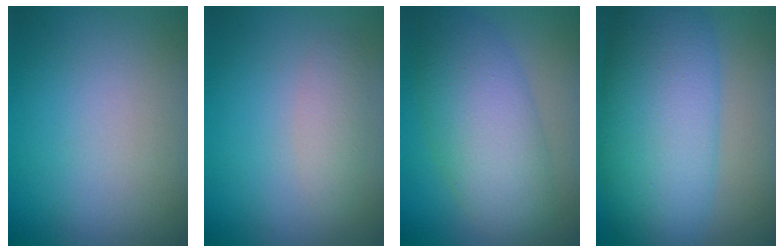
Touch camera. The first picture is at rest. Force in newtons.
{"total": 1.7, "press": 1.7, "slide": 0.1}
{"total": 5.5, "press": 5.5, "slide": 0.3}
{"total": 10.2, "press": 10.2, "slide": 0.3}